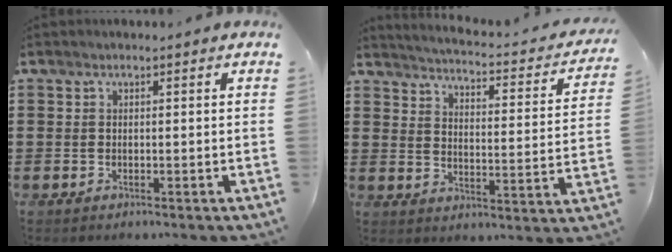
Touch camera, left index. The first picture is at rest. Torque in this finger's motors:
{"motor_torque": [1.29, -0.85, 0.13, 0.00]}